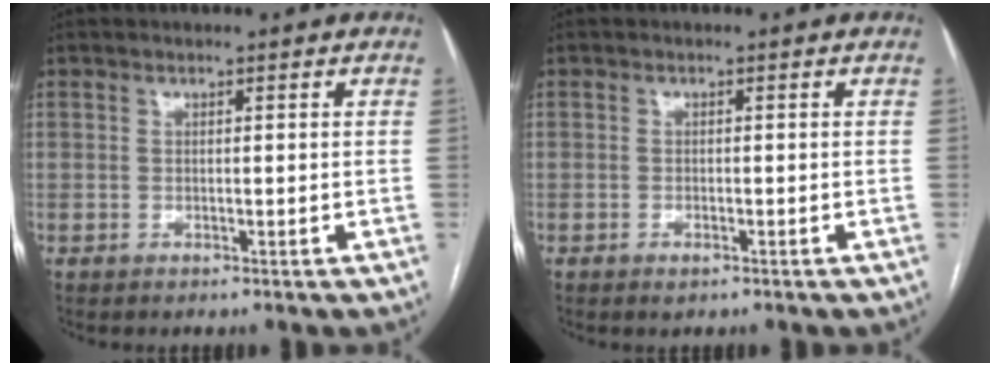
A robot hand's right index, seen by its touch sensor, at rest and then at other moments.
{"total": 1.0, "force": [-0.6, 0.4, 0.7], "torque": [-0.012, -0.001, -0.005]}